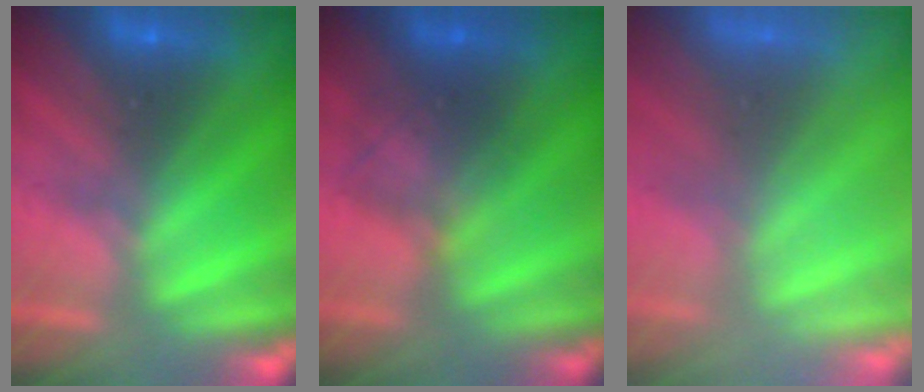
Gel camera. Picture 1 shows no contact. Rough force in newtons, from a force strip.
{"total": 2.0}
{"total": 9.3}